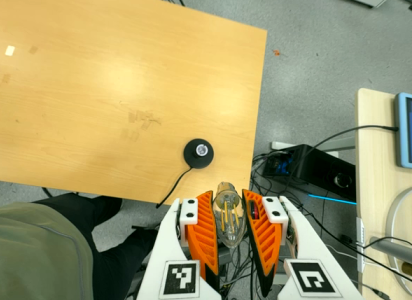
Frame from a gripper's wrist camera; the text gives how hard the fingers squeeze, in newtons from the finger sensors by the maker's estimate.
{"total": 17.1, "left": 17.5, "right": 16.7}